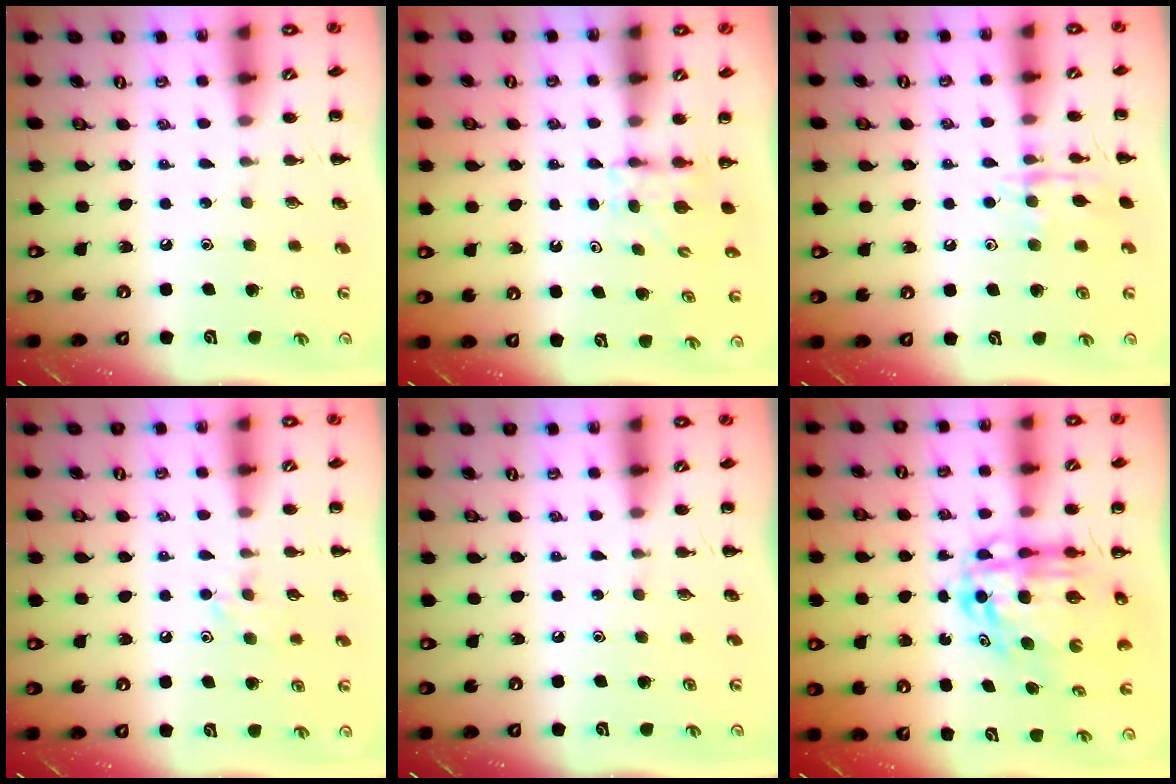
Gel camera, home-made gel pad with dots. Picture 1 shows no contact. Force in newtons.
{"total": 3.6, "press": 3.3, "slide": 1.3}
{"total": 10.3, "press": 10.3, "slide": 0.6}
{"total": 6.5, "press": 6.3, "slide": 1.6}
{"total": 0.0}
{"total": 11.3, "press": 10.9, "slide": 2.7}